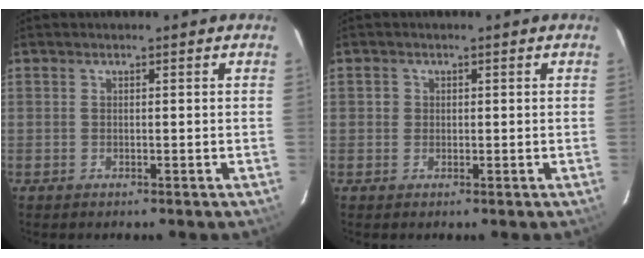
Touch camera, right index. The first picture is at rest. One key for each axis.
{"total": 1.4, "fx": 0.1, "fy": 1.4, "fz": 0.1, "tx": 0.001, "ty": 0.003, "tz": -0.001}